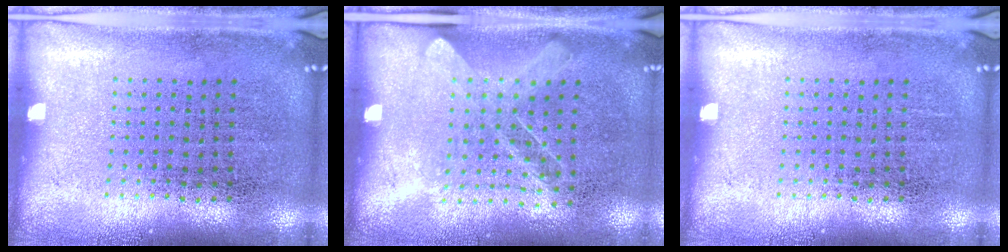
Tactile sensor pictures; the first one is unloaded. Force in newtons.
{"total": 1.3, "press": 1.0, "slide": 0.8}
{"total": 0.0}